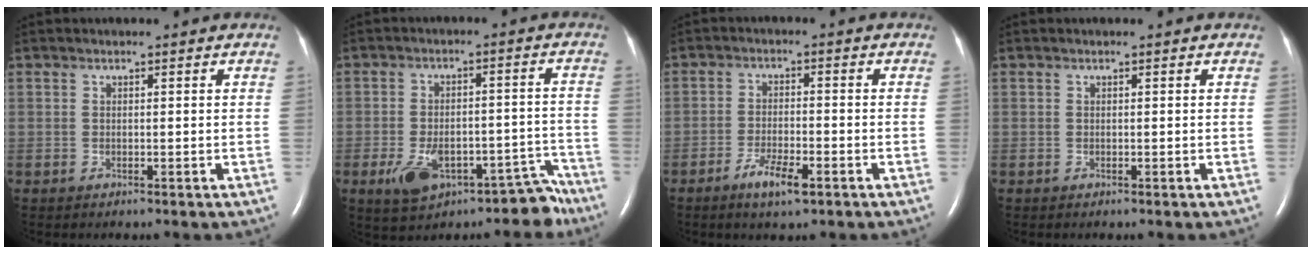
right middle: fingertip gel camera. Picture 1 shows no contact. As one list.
[{"total": 10.5, "force": [-7.1, 4.7, 6.1], "torque": [-0.075, 0.032, -0.100]}, {"total": 4.8, "force": [-2.9, 0.9, 3.8], "torque": [-0.080, -0.005, -0.050]}, {"total": 0.0}]